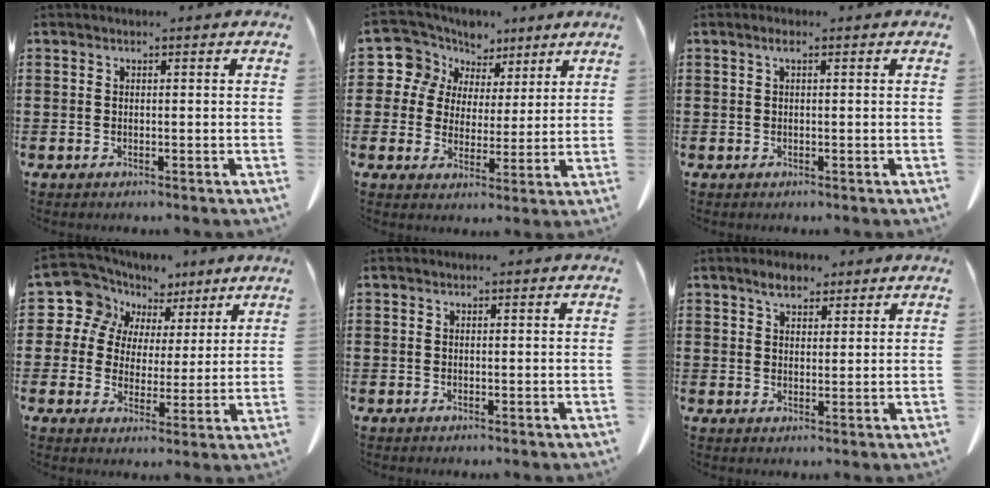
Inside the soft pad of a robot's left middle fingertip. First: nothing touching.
{"total": 7.8, "force": [4.5, 6.3, 0.7], "torque": [-0.073, -0.015, 0.081]}
{"total": 1.0, "force": [0.3, 0.2, 1.0], "torque": [-0.020, 0.003, 0.004]}
{"total": 9.0, "force": [5.7, 6.8, 1.4], "torque": [-0.092, -0.031, 0.106]}
{"total": 0.0}
{"total": 3.7, "force": [2.9, 1.6, 1.7], "torque": [-0.031, 0.003, 0.051]}